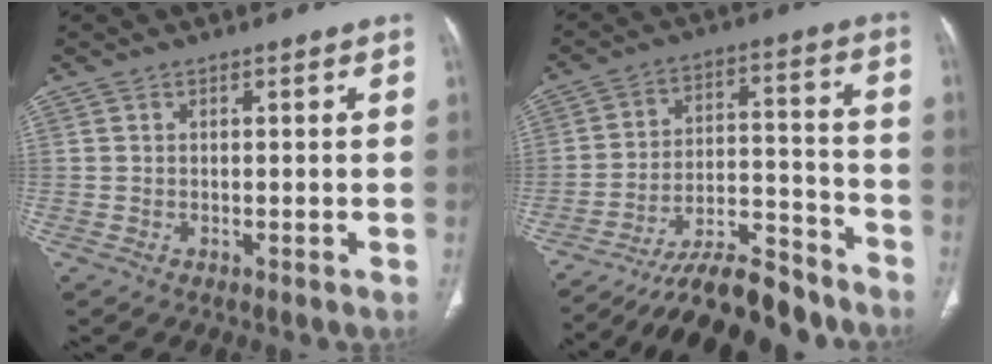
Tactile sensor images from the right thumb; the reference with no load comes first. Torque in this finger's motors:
{"motor_torque": [4.65, 0.36, 0.84, -1.93, 0.06]}